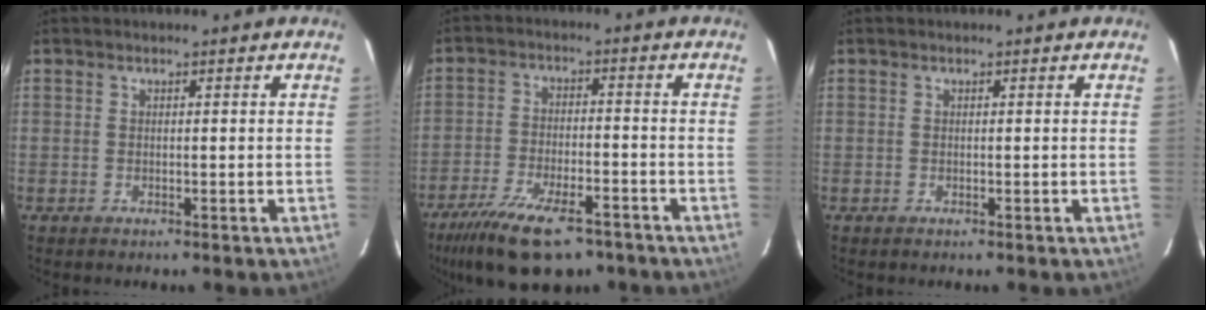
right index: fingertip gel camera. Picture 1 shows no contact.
{"total": 15.5, "force": [-11.1, 5.9, 9.1], "torque": [-0.197, -0.028, -0.182]}
{"total": 0.0}